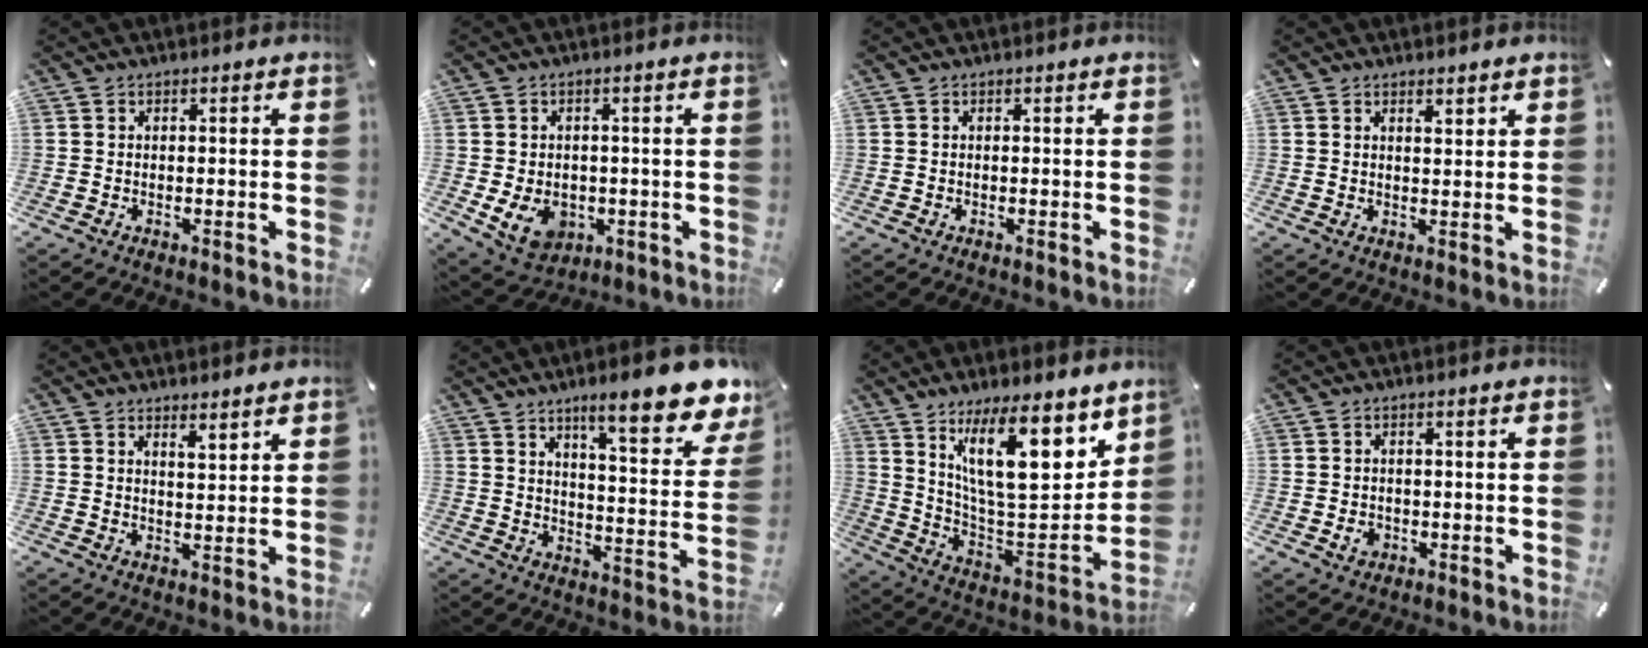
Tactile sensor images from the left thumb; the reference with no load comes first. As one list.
[{"total": 7.9, "force": [-1.6, 6.5, 4.2], "torque": [-0.080, 0.003, -0.029]}, {"total": 0.0}, {"total": 2.1, "force": [1.9, 0.7, 0.6], "torque": [-0.005, -0.010, 0.033]}, {"total": 3.1, "force": [3.0, 0.6, 0.6], "torque": [-0.001, -0.022, 0.052]}, {"total": 16.1, "force": [11.3, 4.8, 10.4], "torque": [-0.149, -0.077, 0.186]}, {"total": 21.7, "force": [12.4, 8.3, 15.8], "torque": [-0.253, -0.083, 0.203]}, {"total": 2.3, "force": [-0.6, 1.9, 1.2], "torque": [-0.021, 0.003, -0.011]}]